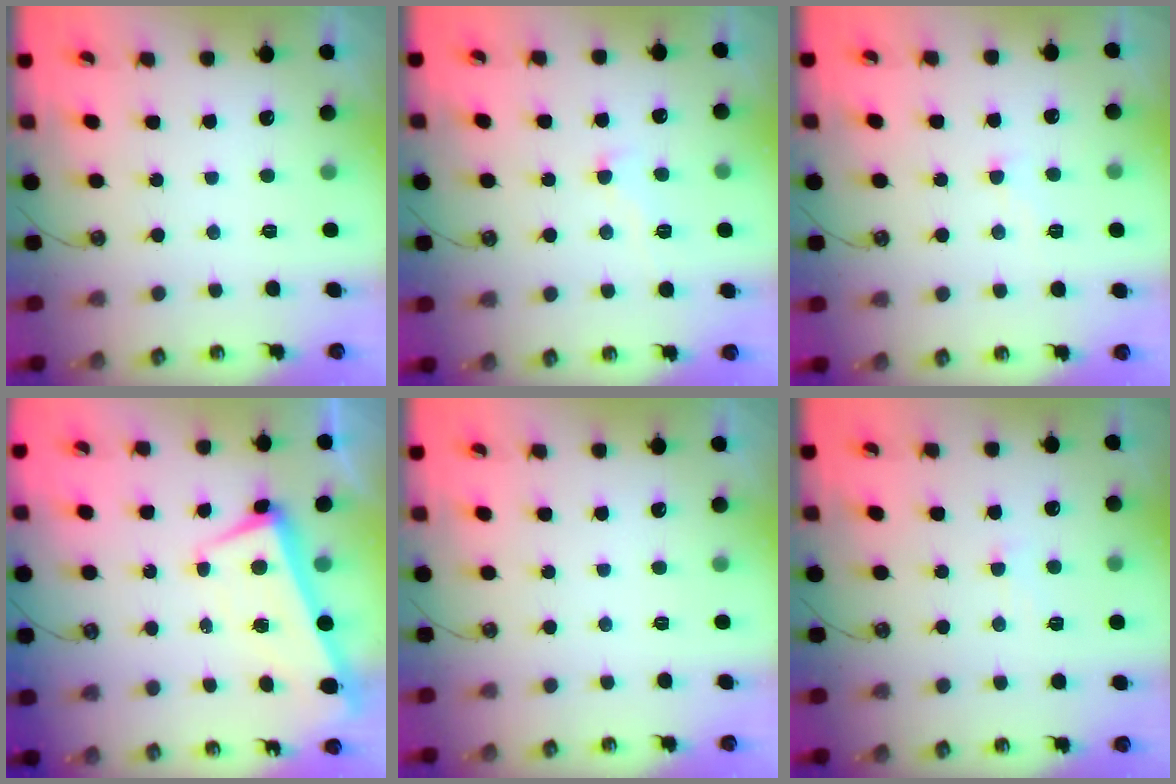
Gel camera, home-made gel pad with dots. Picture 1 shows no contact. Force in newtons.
{"total": 2.2, "press": 2.1, "slide": 0.6}
{"total": 2.2, "press": 2.2, "slide": 0.4}
{"total": 2.2, "press": 2.1, "slide": 0.7}
{"total": 0.0}
{"total": 0.8, "press": 0.6, "slide": 0.6}